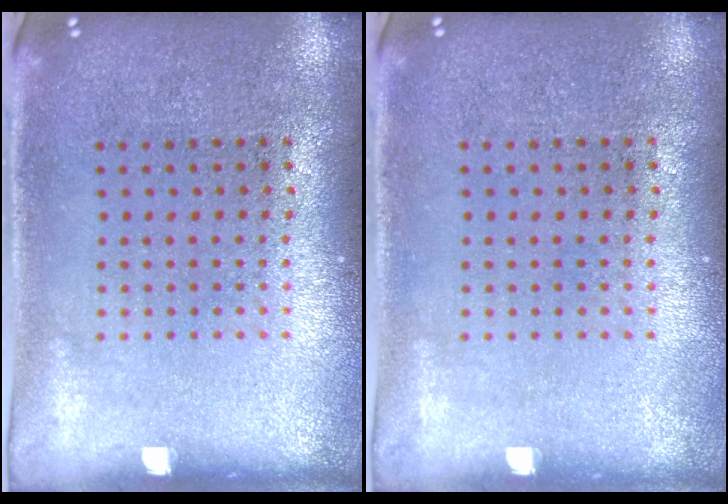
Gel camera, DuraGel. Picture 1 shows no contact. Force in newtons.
{"total": 0.0}